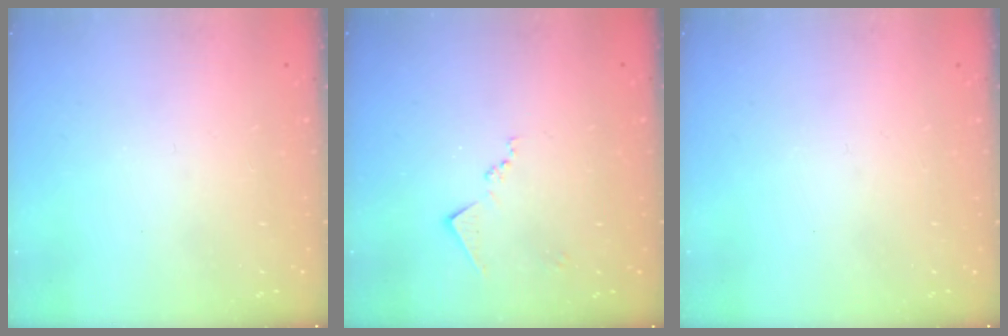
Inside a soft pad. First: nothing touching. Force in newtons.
{"total": 8.9, "press": 8.9, "slide": 0.4}
{"total": 0.0}